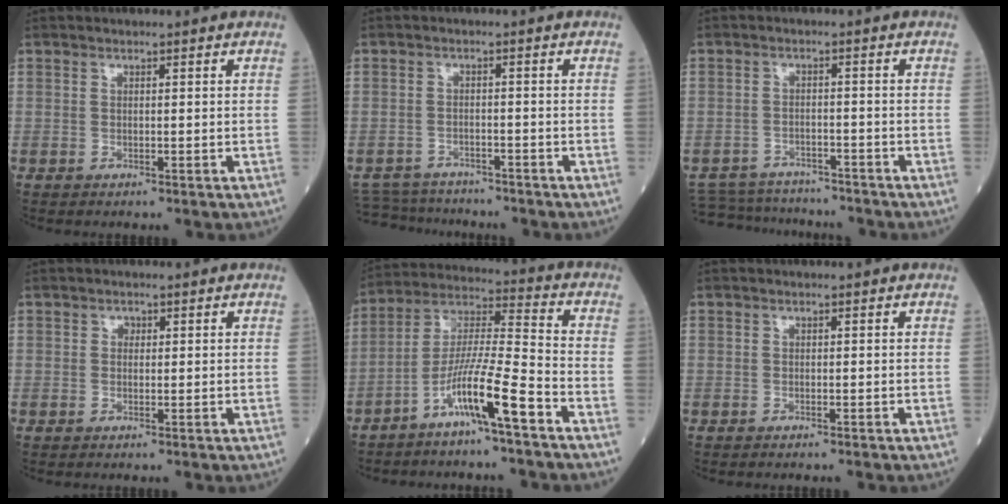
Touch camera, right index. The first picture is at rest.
{"total": 6.0, "force": [-5.8, 1.4, -0.1], "torque": [0.002, 0.003, -0.094]}
{"total": 8.6, "force": [-8.3, 2.0, 0.9], "torque": [-0.013, 0.009, -0.121]}
{"total": 0.6, "force": [0.2, 0.5, 0.2], "torque": [0.000, 0.003, 0.003]}
{"total": 10.6, "force": [-6.2, -0.4, 8.6], "torque": [-0.172, -0.001, -0.118]}
{"total": 1.0, "force": [-0.8, -0.1, 0.5], "torque": [-0.003, 0.002, -0.009]}